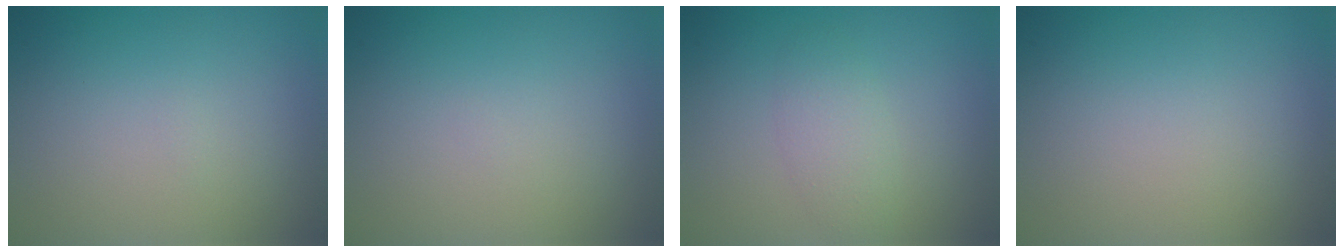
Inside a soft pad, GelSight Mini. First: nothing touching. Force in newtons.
{"total": 0.0}
{"total": 1.5, "press": 1.5, "slide": 0.0}
{"total": 0.0}